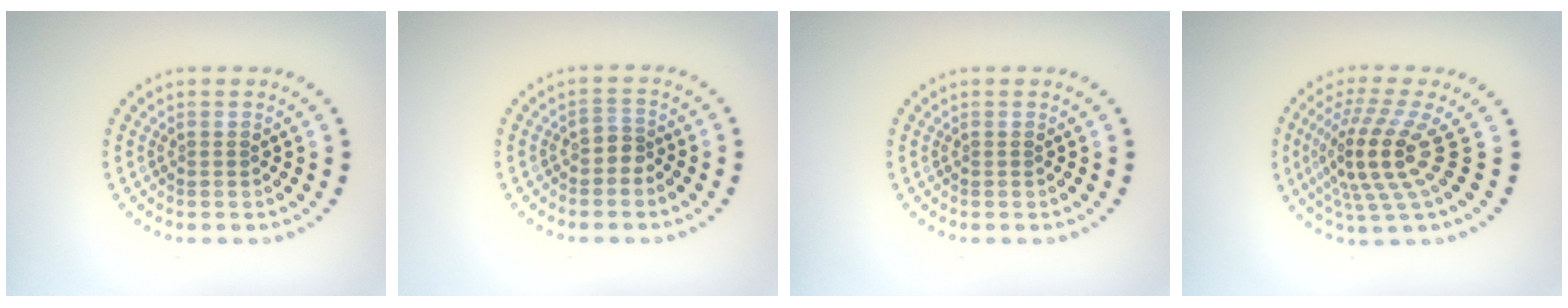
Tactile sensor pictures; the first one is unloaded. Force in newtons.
{"total": 1.4, "press": 1.1, "slide": 0.8}
{"total": 0.0}
{"total": 5.2, "press": 3.6, "slide": 3.7}